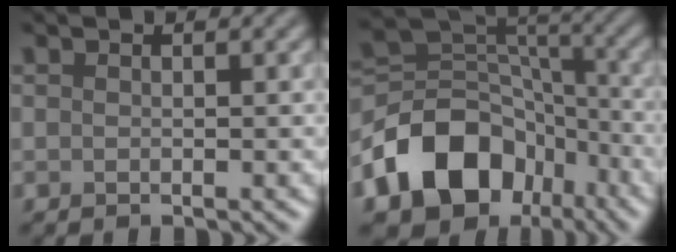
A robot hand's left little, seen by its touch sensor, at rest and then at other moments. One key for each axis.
{"total": 11.3, "fx": -5.7, "fy": 8.1, "fz": 5.4, "tx": -0.093, "ty": 0.004, "tz": -0.108}